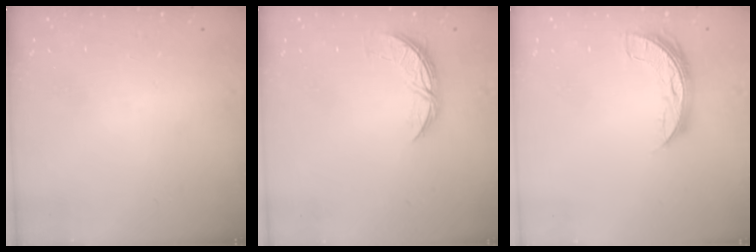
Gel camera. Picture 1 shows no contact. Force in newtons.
{"total": 6.9, "press": 6.9, "slide": 0.5}
{"total": 7.7, "press": 7.7, "slide": 0.4}